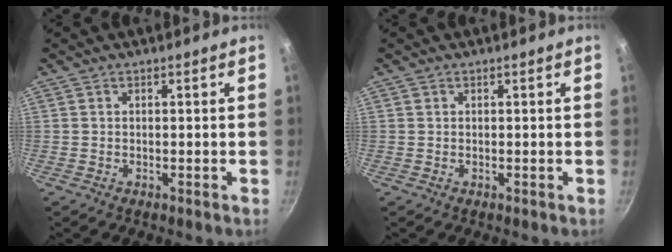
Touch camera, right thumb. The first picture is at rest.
{"total": 0.0}